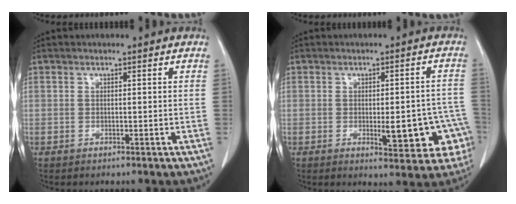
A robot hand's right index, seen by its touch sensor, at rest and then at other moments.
{"total": 10.4, "force": [-3.0, 3.6, 9.3], "torque": [-0.090, 0.014, -0.030]}